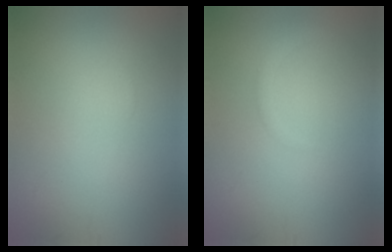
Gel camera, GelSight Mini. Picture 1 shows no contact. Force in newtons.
{"total": 1.0, "press": 1.0, "slide": 0.1}